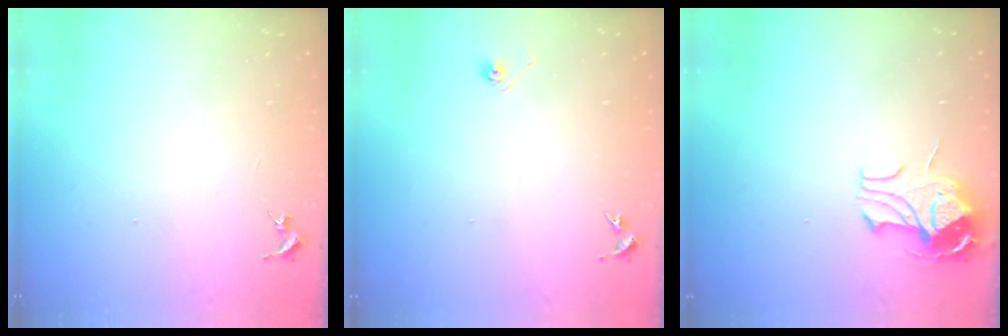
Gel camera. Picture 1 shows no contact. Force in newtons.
{"total": 3.2, "press": 2.6, "slide": 1.8}
{"total": 9.6, "press": 9.6, "slide": 1.1}